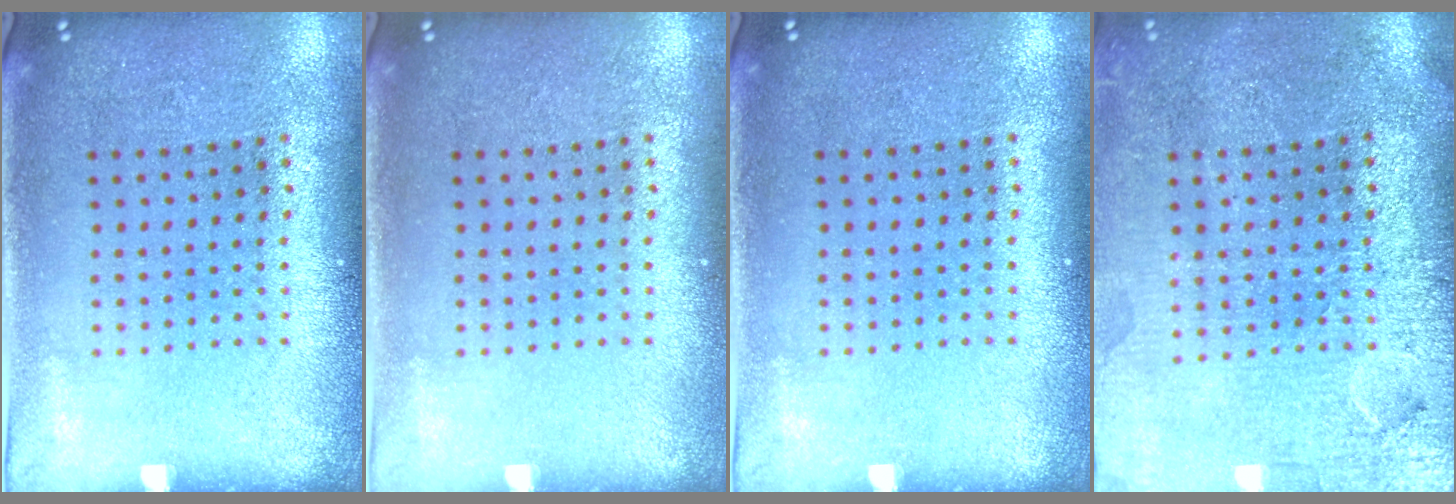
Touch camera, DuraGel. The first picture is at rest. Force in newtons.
{"total": 0.0}
{"total": 0.0}
{"total": 3.6, "press": 3.4, "slide": 1.3}